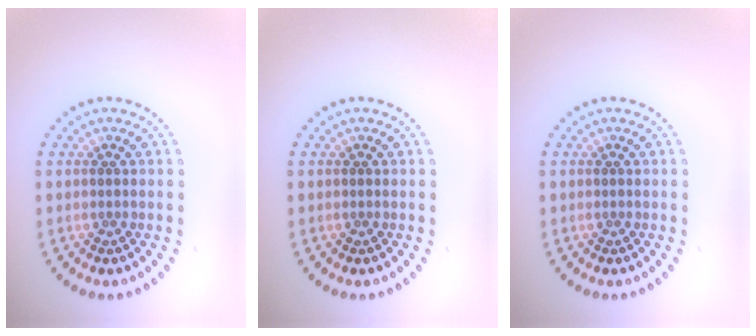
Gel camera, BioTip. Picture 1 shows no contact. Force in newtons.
{"total": 0.0}
{"total": 0.0}